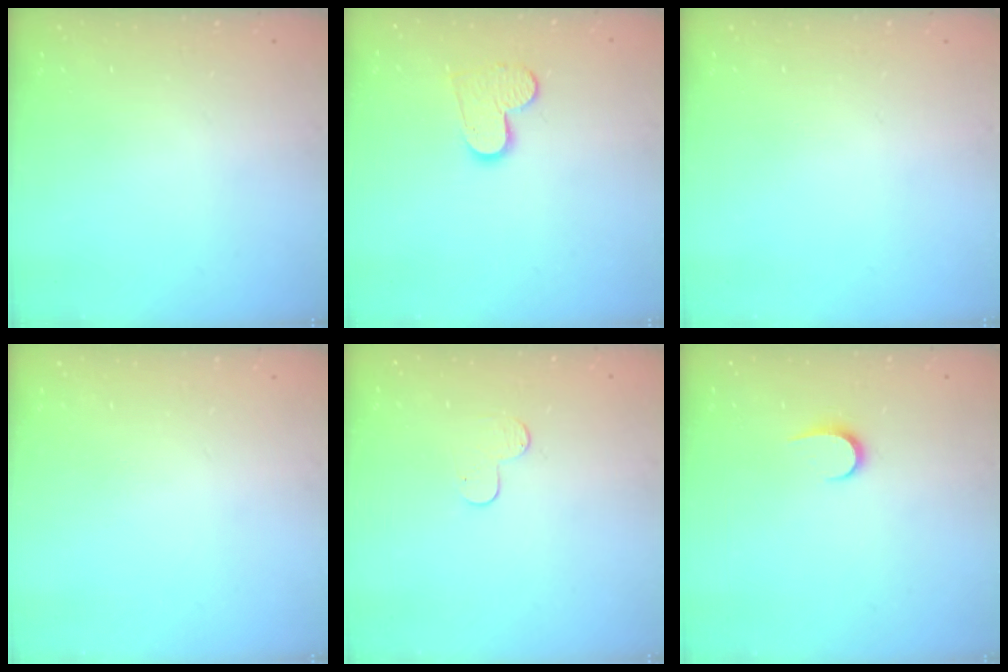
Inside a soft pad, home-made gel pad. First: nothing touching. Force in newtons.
{"total": 9.9, "press": 9.8, "slide": 0.7}
{"total": 0.0}
{"total": 0.0}
{"total": 4.9, "press": 4.9, "slide": 0.4}
{"total": 5.7, "press": 5.7, "slide": 0.6}